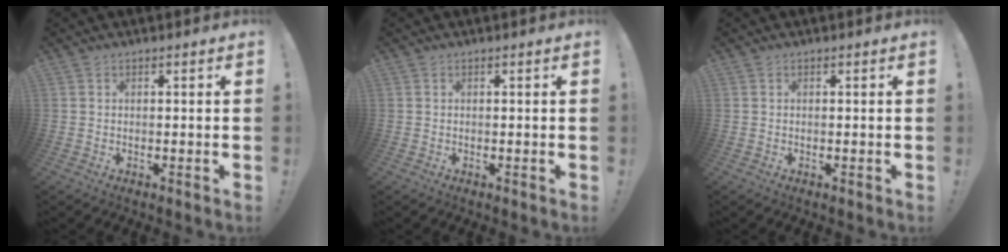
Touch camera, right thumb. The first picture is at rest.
{"total": 0.0}
{"total": 0.0}